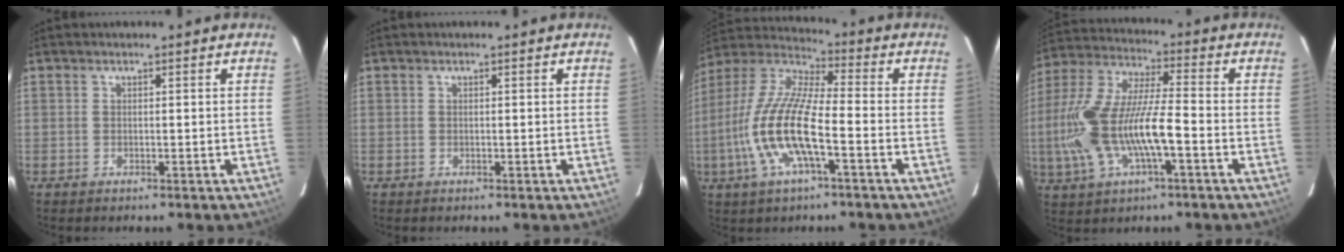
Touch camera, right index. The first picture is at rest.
{"total": 0.0}
{"total": 15.7, "force": [-4.6, 3.8, 14.5], "torque": [-0.301, -0.005, -0.097]}
{"total": 18.6, "force": [-4.7, 5.9, 17.0], "torque": [-0.353, -0.007, -0.086]}